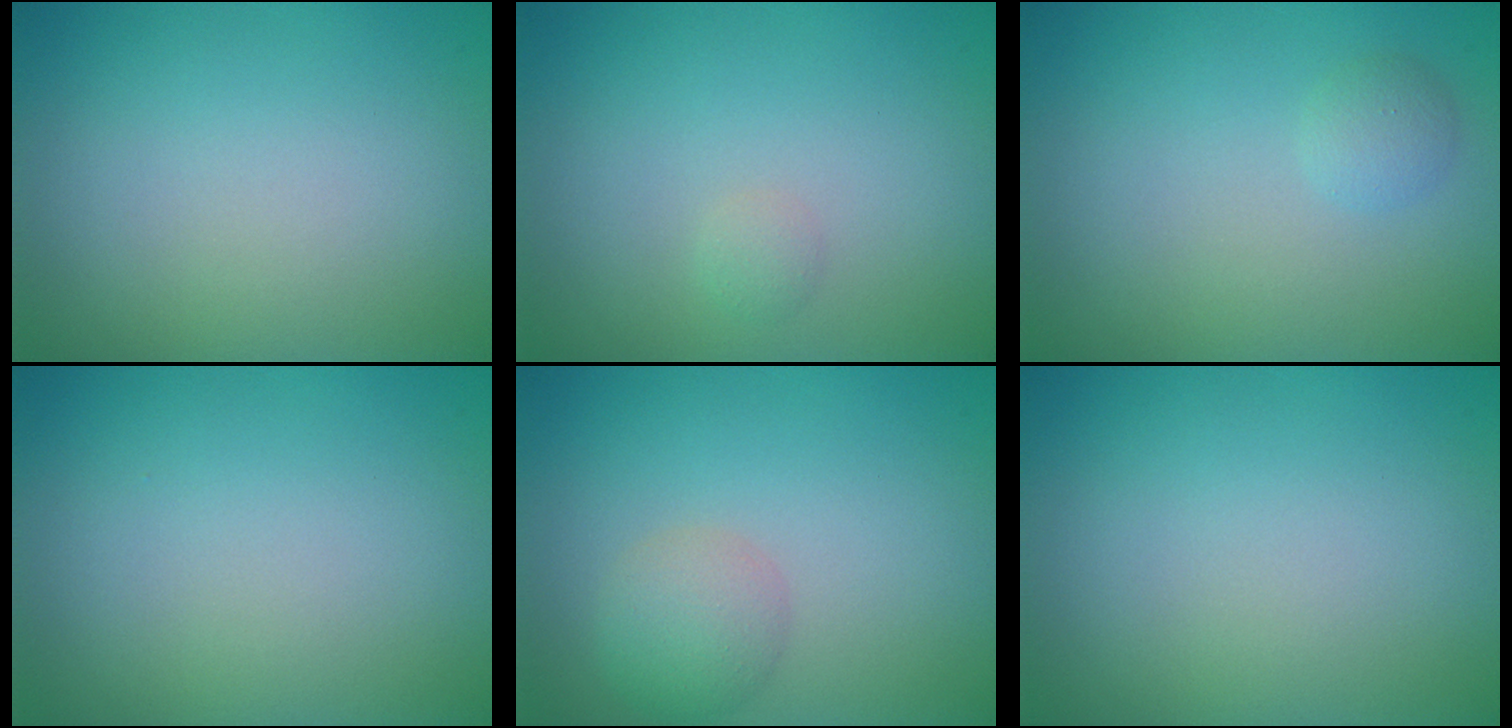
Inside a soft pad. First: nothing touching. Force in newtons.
{"total": 0.7, "press": 0.7, "slide": 0.0}
{"total": 1.2, "press": 1.2, "slide": 0.1}
{"total": 0.0}
{"total": 2.7, "press": 2.7, "slide": 0.1}
{"total": 0.0}